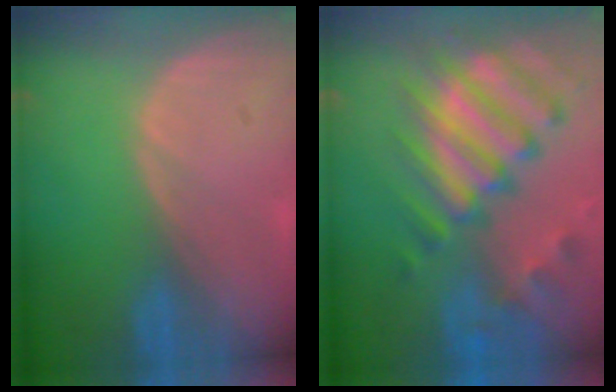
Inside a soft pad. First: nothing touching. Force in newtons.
{"total": 12.3, "press": 10.6, "slide": 6.2}